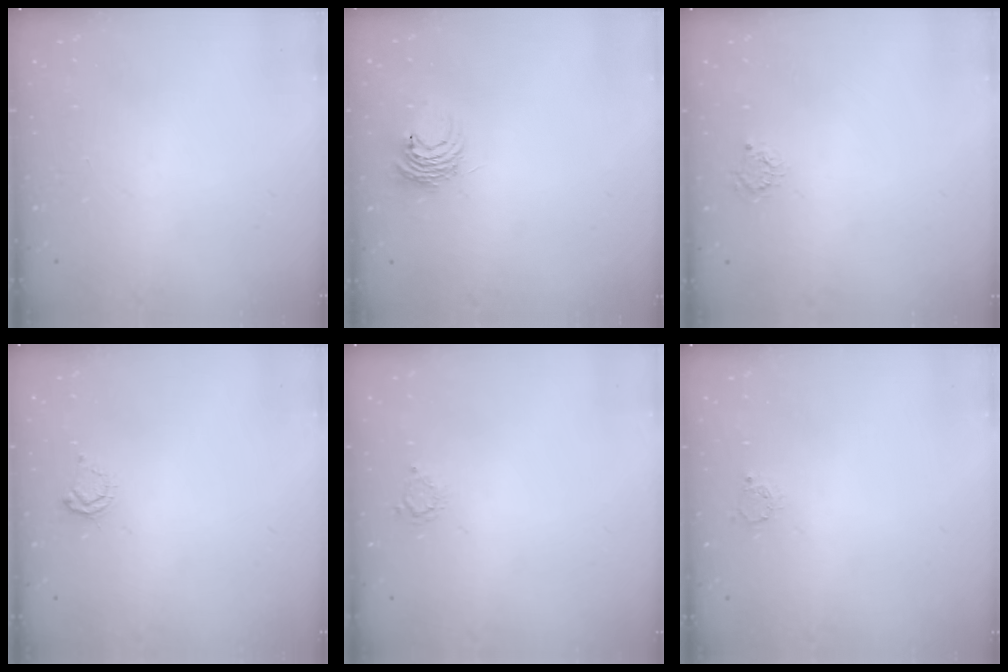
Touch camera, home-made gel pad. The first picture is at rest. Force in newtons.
{"total": 6.8, "press": 6.7, "slide": 0.8}
{"total": 2.7, "press": 2.7, "slide": 0.4}
{"total": 3.5, "press": 3.5, "slide": 0.4}
{"total": 2.6, "press": 2.6, "slide": 0.4}
{"total": 2.6, "press": 2.6, "slide": 0.3}